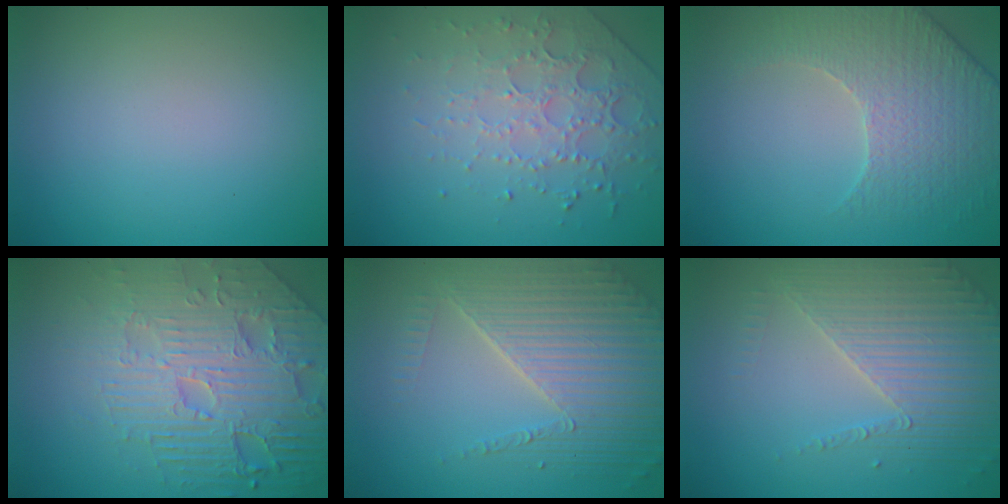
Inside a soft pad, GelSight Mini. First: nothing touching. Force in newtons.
{"total": 4.5, "press": 3.1, "slide": 3.2}
{"total": 4.3, "press": 4.2, "slide": 1.0}
{"total": 7.4, "press": 6.0, "slide": 4.4}
{"total": 6.7, "press": 5.0, "slide": 4.5}
{"total": 4.0, "press": 3.8, "slide": 1.3}